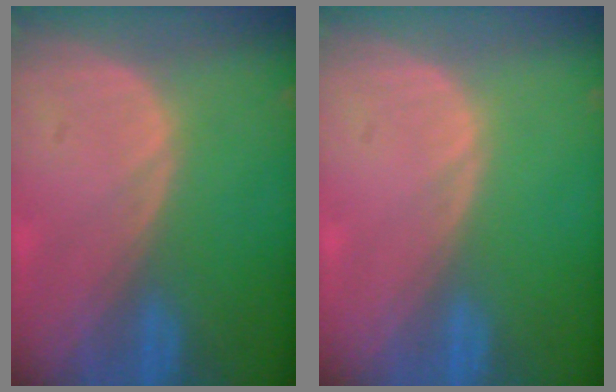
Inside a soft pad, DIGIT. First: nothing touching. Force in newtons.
{"total": 0.0}